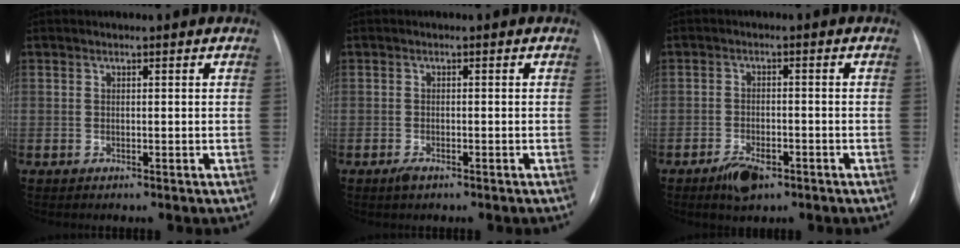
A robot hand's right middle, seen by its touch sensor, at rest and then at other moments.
{"total": 1.4, "force": [-1.1, 0.4, 0.9], "torque": [-0.023, -0.002, -0.017]}
{"total": 4.1, "force": [-2.7, 1.9, 2.5], "torque": [-0.049, -0.001, -0.042]}